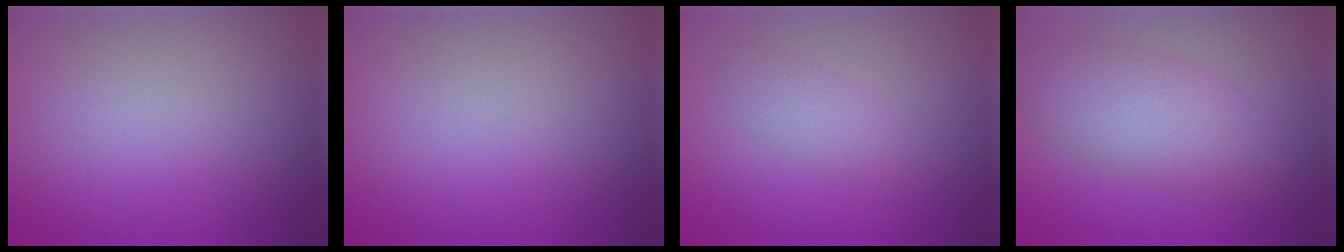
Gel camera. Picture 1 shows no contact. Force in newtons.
{"total": 0.0}
{"total": 1.7, "press": 1.7, "slide": 0.1}
{"total": 5.7, "press": 5.7, "slide": 0.2}